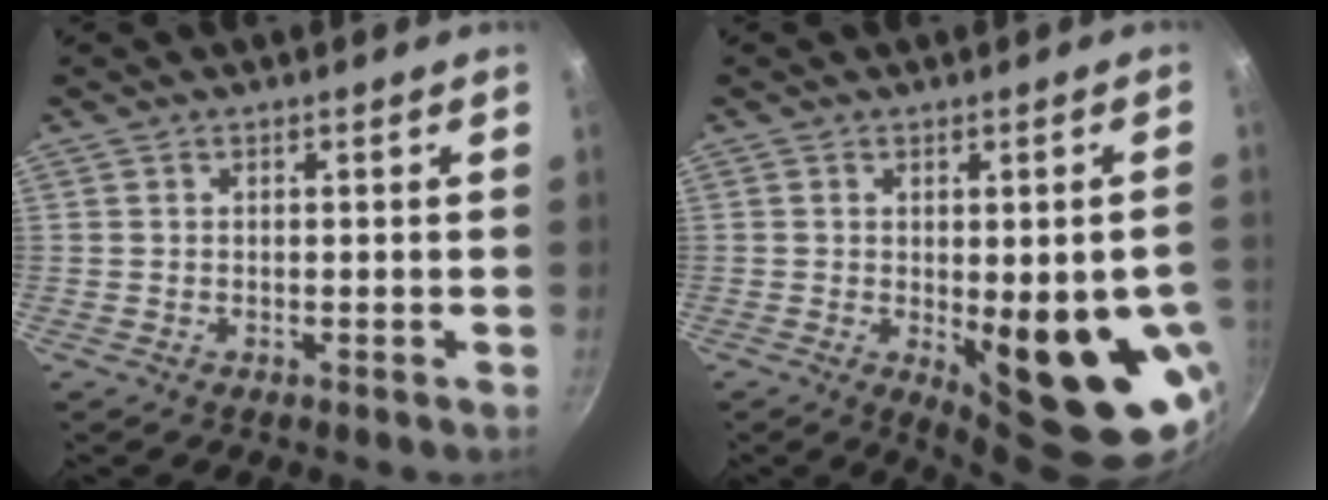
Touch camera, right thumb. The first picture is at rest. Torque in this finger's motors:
{"motor_torque": [2.54, 2.46, 2.06, -0.71, 0.20]}